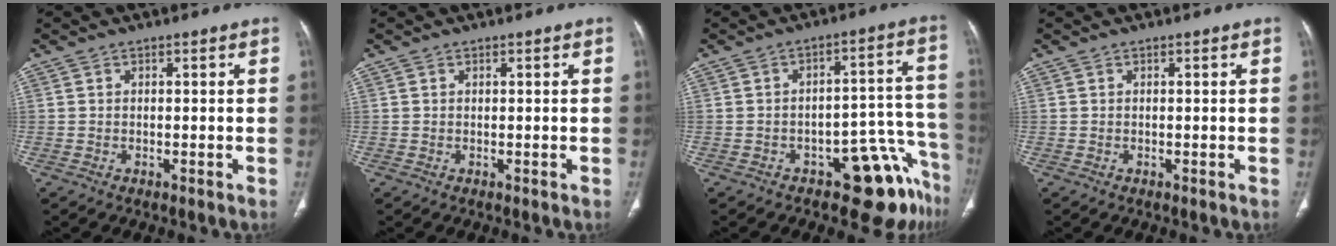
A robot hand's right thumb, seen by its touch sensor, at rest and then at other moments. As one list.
[{"total": 0.0}, {"total": 12.1, "force": [-8.2, 5.4, 7.1], "torque": [-0.020, 0.098, -0.112]}, {"total": 0.0}]